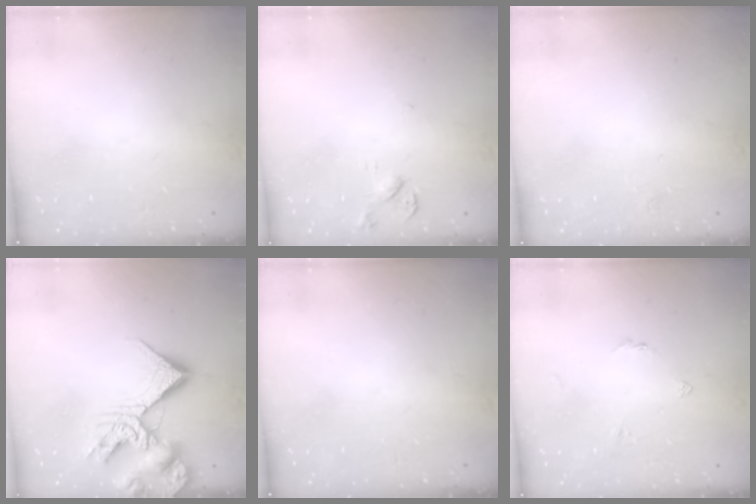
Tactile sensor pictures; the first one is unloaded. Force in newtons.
{"total": 4.3, "press": 4.3, "slide": 0.8}
{"total": 1.9, "press": 1.9, "slide": 0.3}
{"total": 13.8, "press": 13.7, "slide": 1.8}
{"total": 0.0}
{"total": 2.8, "press": 2.7, "slide": 0.6}